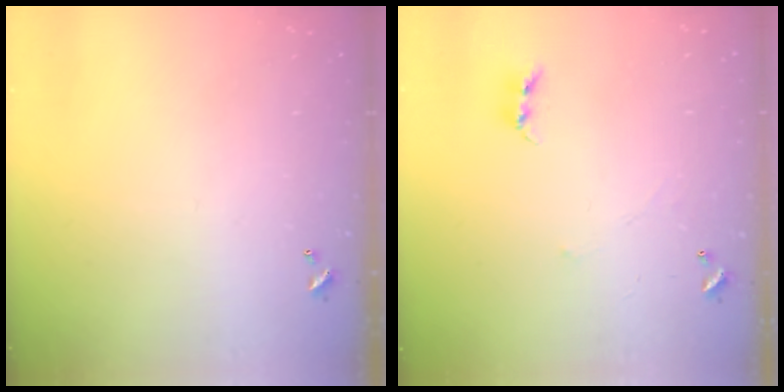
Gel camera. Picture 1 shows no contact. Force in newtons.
{"total": 2.4, "press": 2.4, "slide": 0.4}